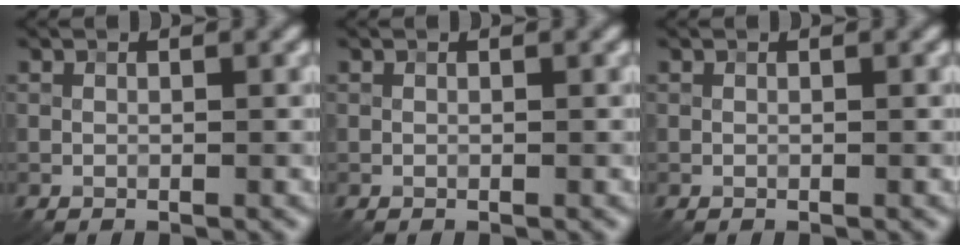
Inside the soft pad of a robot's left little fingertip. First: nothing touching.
{"total": 0.0}
{"total": 0.0}